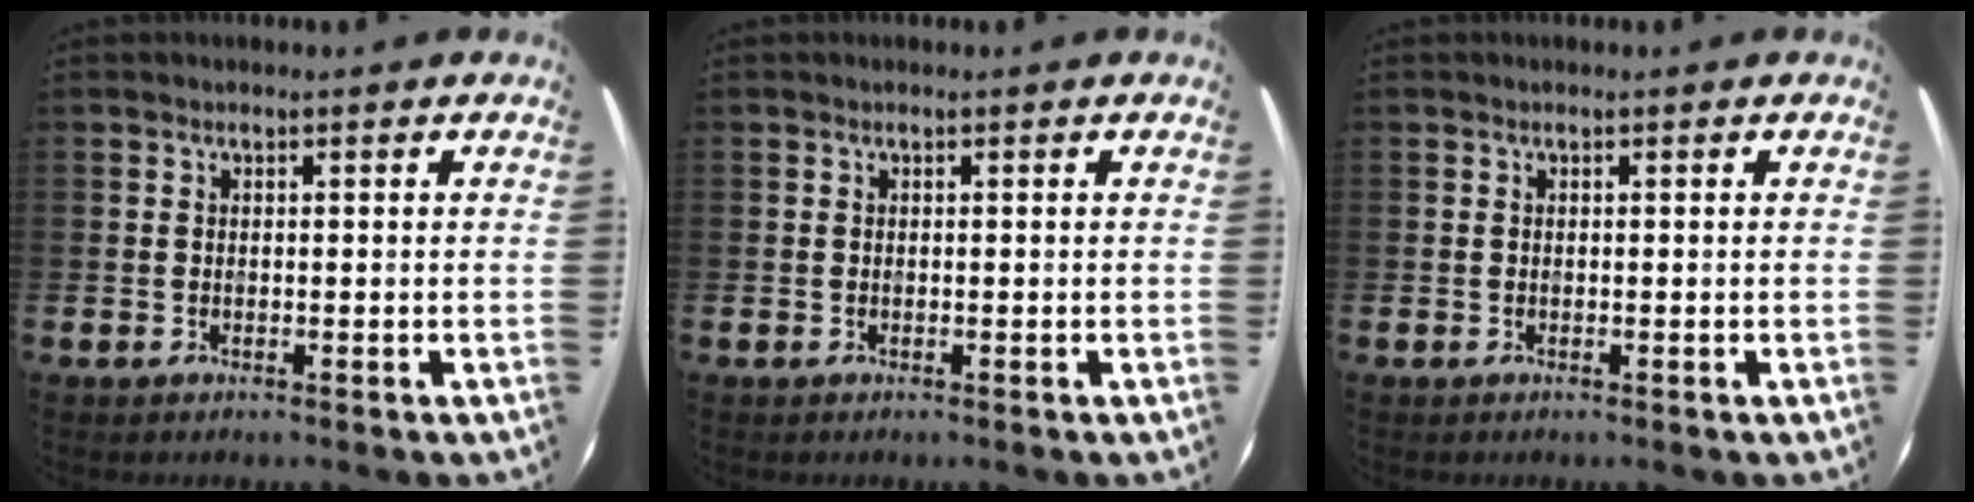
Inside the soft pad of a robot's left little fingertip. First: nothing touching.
{"total": 0.0}
{"total": 0.0}